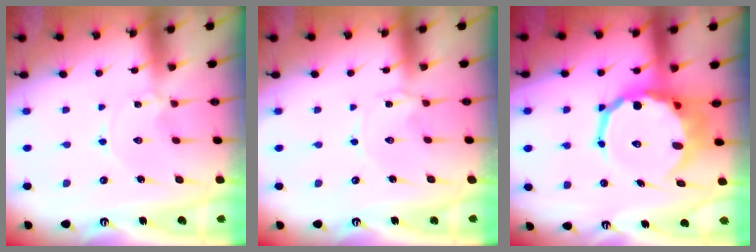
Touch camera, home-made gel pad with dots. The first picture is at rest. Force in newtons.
{"total": 2.0, "press": 2.0, "slide": 0.2}
{"total": 15.0, "press": 14.5, "slide": 3.6}